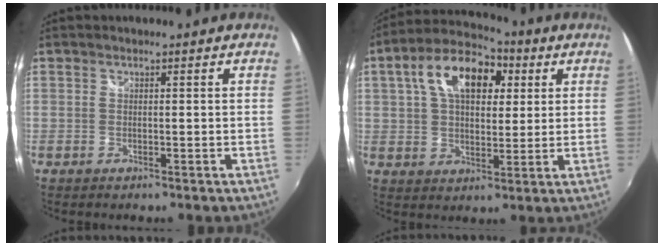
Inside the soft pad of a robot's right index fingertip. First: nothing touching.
{"total": 15.3, "force": [5.3, 8.9, 11.3], "torque": [-0.211, 0.041, 0.080]}